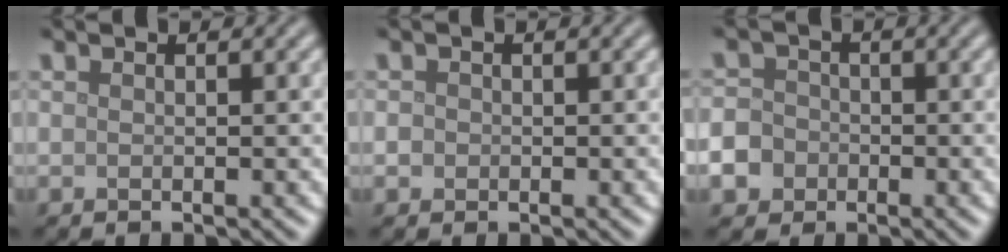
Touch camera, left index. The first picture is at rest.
{"total": 0.8, "force": [-0.1, 0.7, 0.2], "torque": [0.002, -0.003, -0.005]}
{"total": 6.8, "force": [-3.2, 5.7, 1.9], "torque": [-0.047, -0.018, -0.078]}